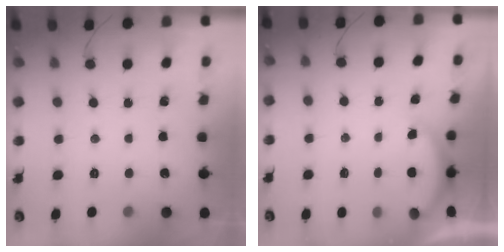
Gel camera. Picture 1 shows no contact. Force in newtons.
{"total": 2.3, "press": 2.2, "slide": 0.6}